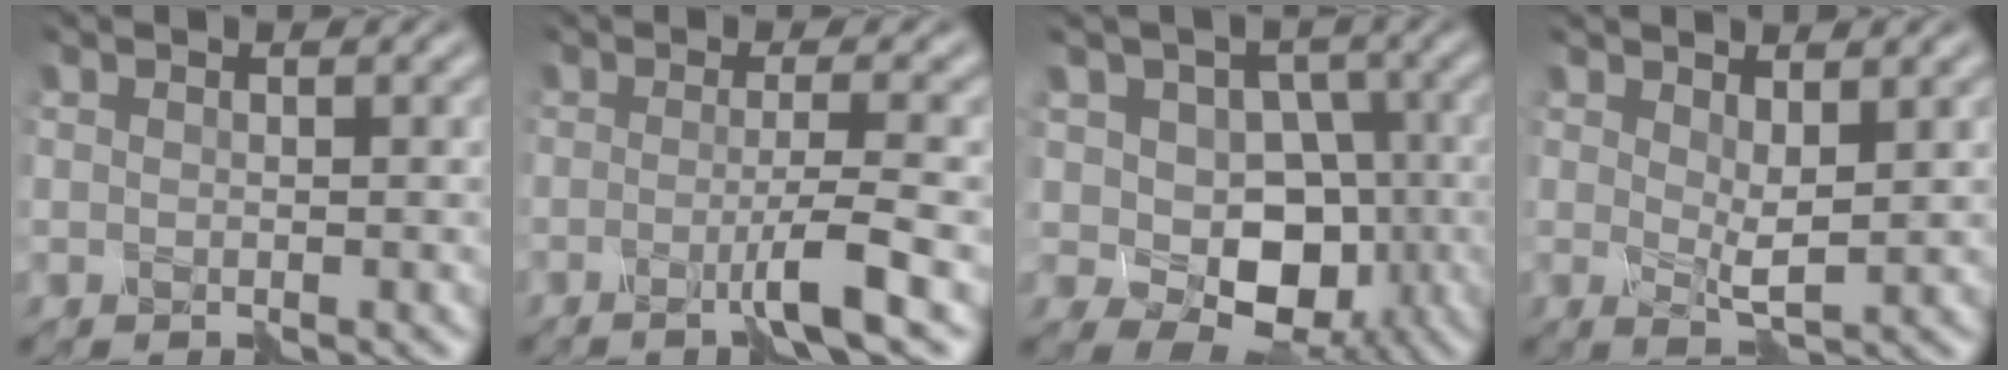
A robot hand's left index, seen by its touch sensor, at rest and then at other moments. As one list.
[{"total": 3.2, "force": [-1.2, 0.3, 3.0], "torque": [-0.040, -0.004, -0.033]}, {"total": 6.0, "force": [-1.8, 4.8, 3.1], "torque": [-0.037, -0.001, -0.042]}, {"total": 1.8, "force": [0.8, 0.4, 1.6], "torque": [-0.029, -0.009, 0.014]}]